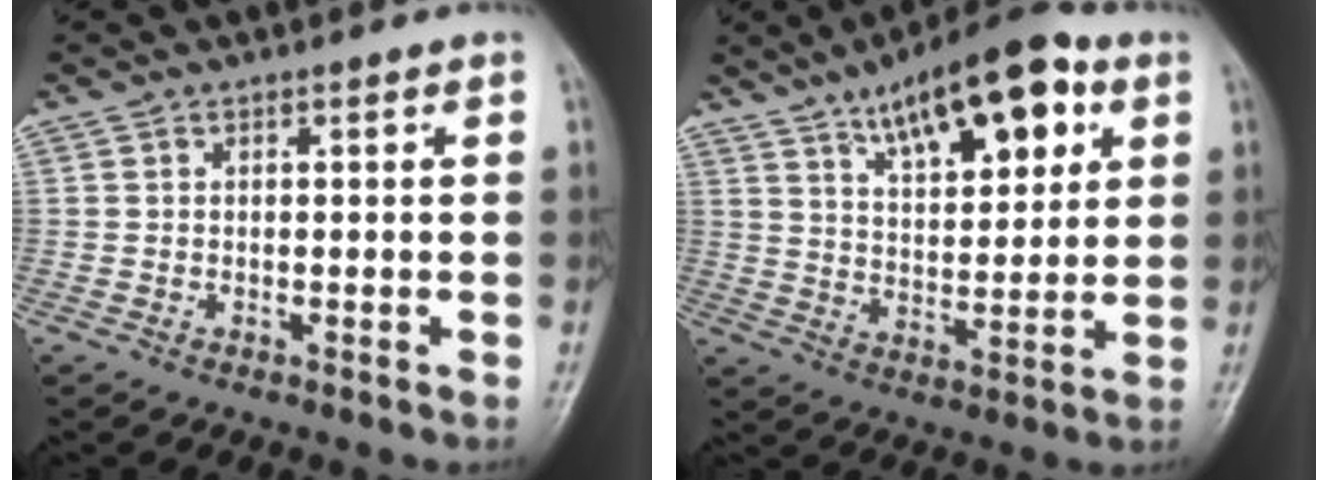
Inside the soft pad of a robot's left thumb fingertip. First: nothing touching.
{"total": 16.9, "force": [8.4, 6.8, 13.0], "torque": [-0.161, -0.021, 0.131]}